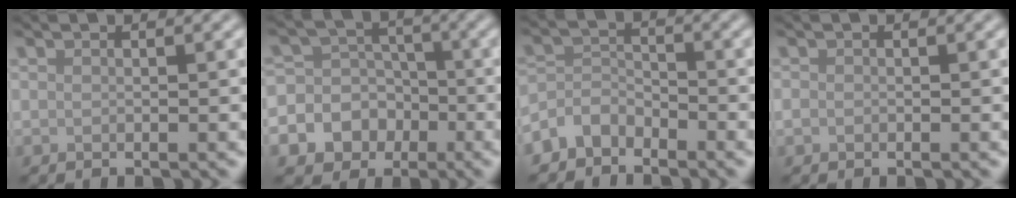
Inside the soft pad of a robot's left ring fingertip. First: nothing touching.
{"total": 10.2, "force": [-3.8, 9.2, 2.3], "torque": [-0.054, -0.009, -0.083]}
{"total": 2.8, "force": [-2.3, 1.5, 0.5], "torque": [-0.008, 0.009, -0.056]}
{"total": 0.5, "force": [-0.2, 0.5, 0.2], "torque": [-0.002, -0.004, -0.005]}